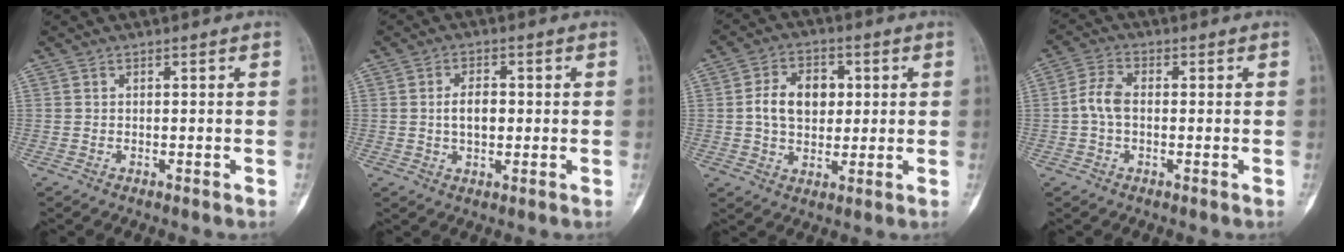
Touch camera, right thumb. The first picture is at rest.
{"total": 4.8, "force": [0.1, 3.0, 3.8], "torque": [-0.056, 0.008, -0.001]}
{"total": 9.6, "force": [1.2, 7.0, 6.6], "torque": [-0.080, 0.010, 0.018]}
{"total": 4.6, "force": [-0.4, 2.8, 3.6], "torque": [-0.068, 0.018, -0.017]}